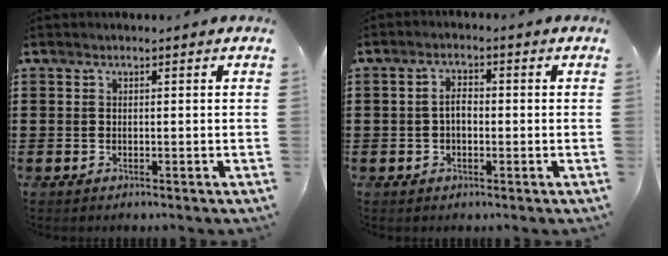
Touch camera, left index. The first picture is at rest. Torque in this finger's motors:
{"motor_torque": [0.03, 0.27, 0.02, 0.01]}